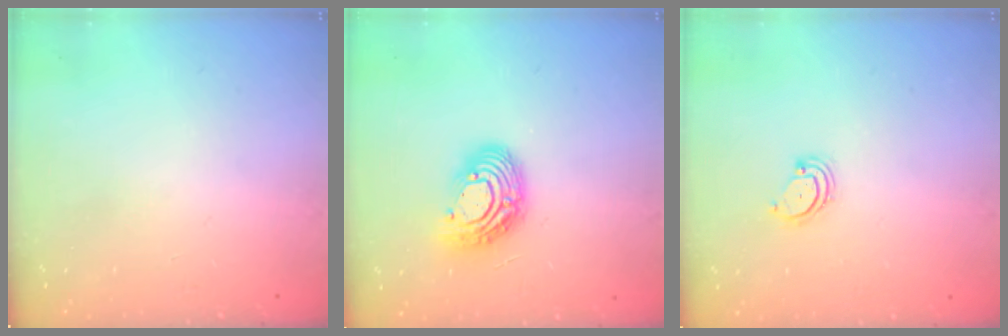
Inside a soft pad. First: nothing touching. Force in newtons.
{"total": 12.3, "press": 12.3, "slide": 1.0}
{"total": 3.0, "press": 3.0, "slide": 0.4}